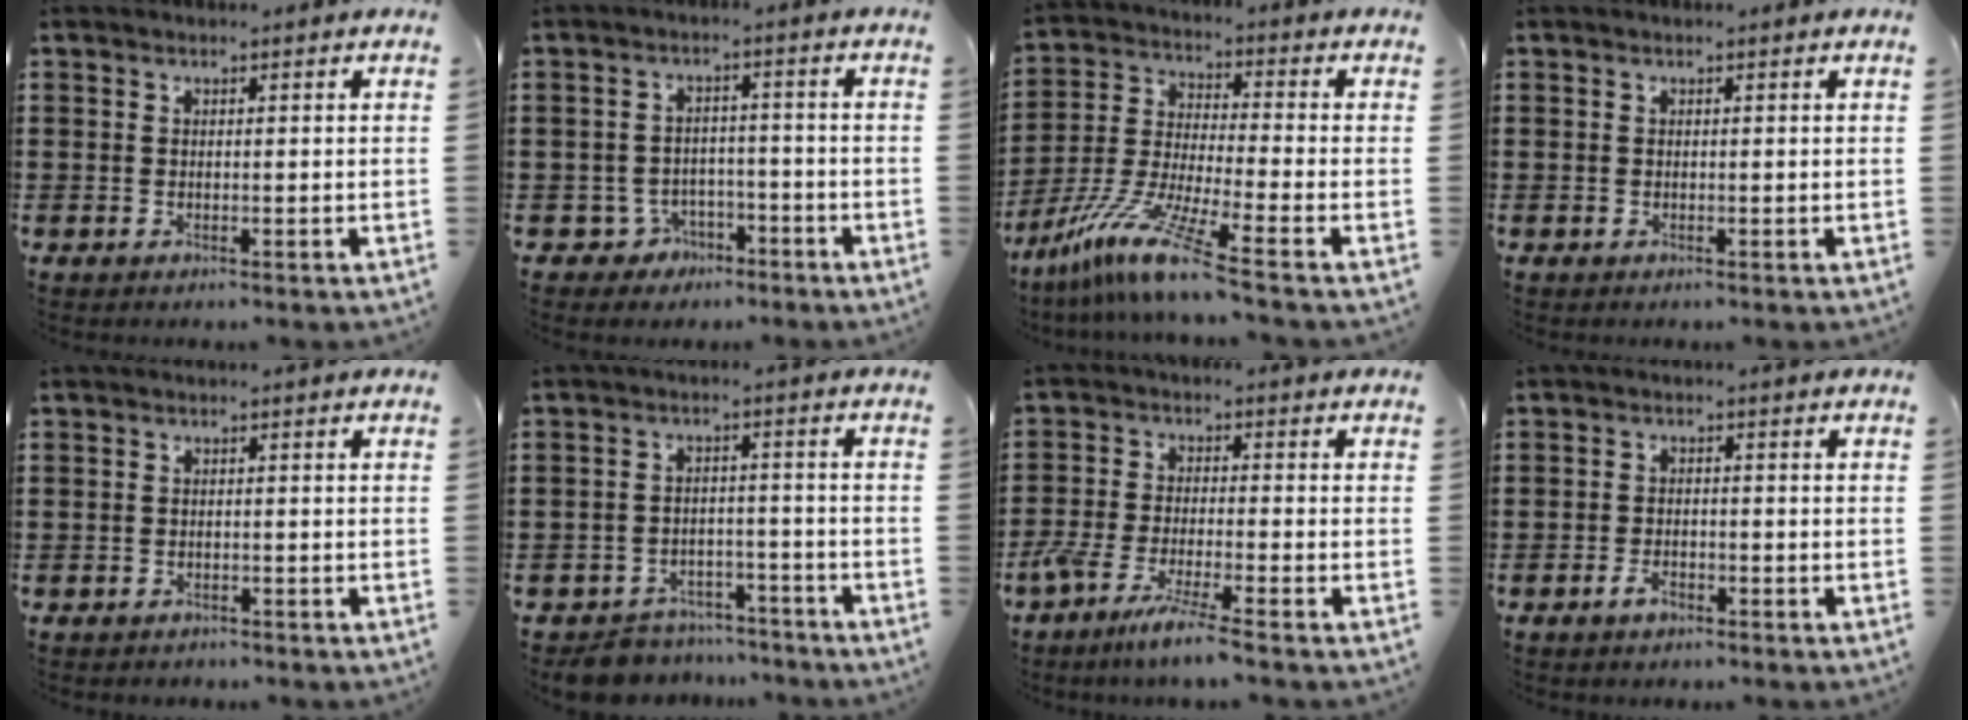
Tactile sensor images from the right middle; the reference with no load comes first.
{"total": 3.4, "force": [-2.7, 2.0, 0.6], "torque": [-0.028, 0.003, -0.061]}
{"total": 10.2, "force": [-7.6, 0.0, 6.9], "torque": [-0.155, -0.010, -0.157]}
{"total": 0.0}
{"total": 0.8, "force": [-0.7, 0.3, -0.1], "torque": [0.001, 0.002, -0.016]}
{"total": 5.4, "force": [-5.2, 1.2, 0.2], "torque": [-0.009, 0.016, -0.108]}
{"total": 6.2, "force": [-5.2, -0.4, 3.3], "torque": [-0.080, -0.024, -0.101]}
{"total": 2.3, "force": [-1.5, 0.9, 1.5], "torque": [-0.034, -0.002, -0.030]}